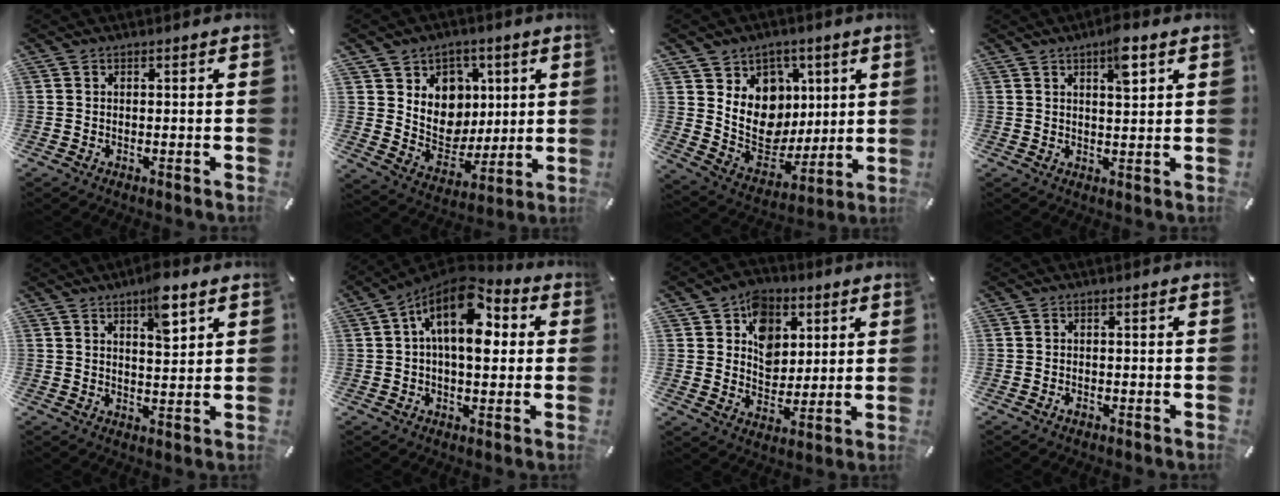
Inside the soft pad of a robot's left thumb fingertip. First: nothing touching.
{"total": 10.7, "force": [3.4, 9.9, 2.2], "torque": [-0.031, -0.043, 0.070]}
{"total": 13.6, "force": [3.0, 12.3, 4.9], "torque": [-0.063, -0.033, 0.069]}
{"total": 6.1, "force": [3.2, 1.9, 4.8], "torque": [-0.071, -0.008, 0.049]}
{"total": 8.0, "force": [5.1, 2.9, 5.5], "torque": [-0.071, -0.026, 0.082]}
{"total": 15.9, "force": [4.9, 8.5, 12.5], "torque": [-0.206, -0.029, 0.081]}
{"total": 10.1, "force": [3.7, 8.5, 4.2], "torque": [-0.061, -0.009, 0.066]}
{"total": 1.3, "force": [-0.6, 0.7, 0.8], "torque": [-0.017, 0.001, -0.012]}